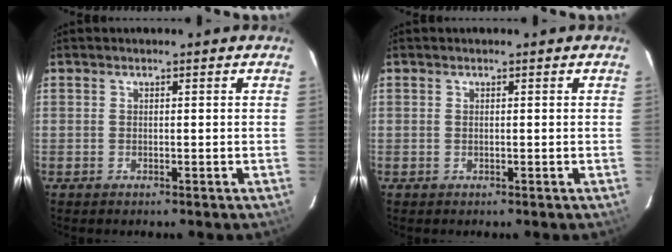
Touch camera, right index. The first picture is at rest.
{"total": 0.0}